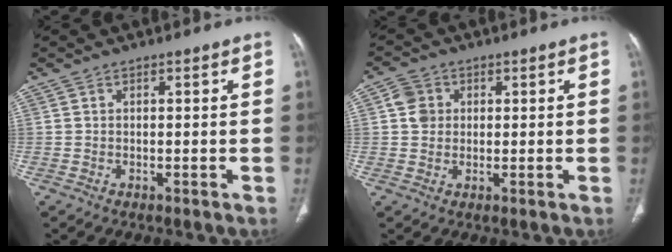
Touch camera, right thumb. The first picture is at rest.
{"total": 4.1, "force": [0.9, 3.6, 1.6], "torque": [-0.015, 0.004, 0.013]}